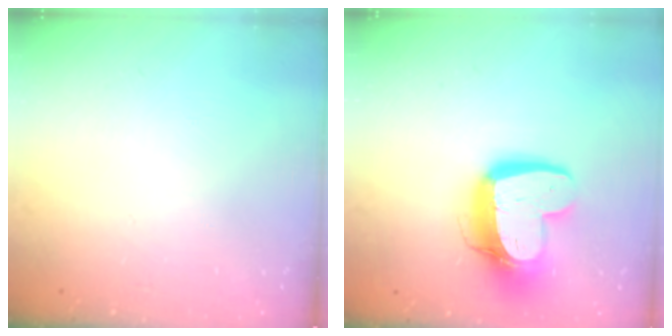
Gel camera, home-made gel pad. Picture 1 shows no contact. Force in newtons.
{"total": 15.5, "press": 15.4, "slide": 1.8}